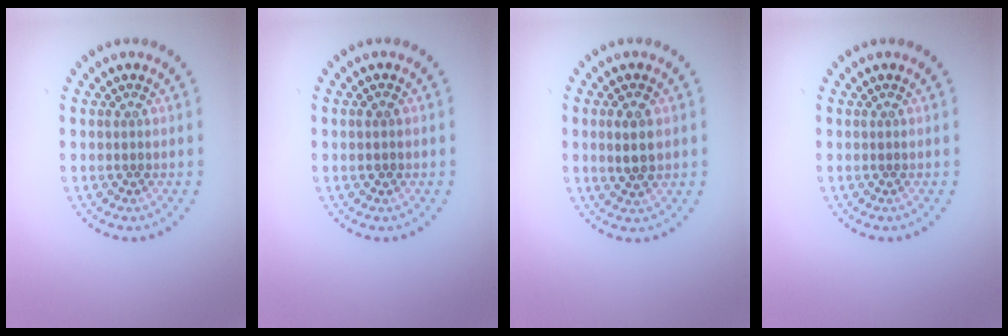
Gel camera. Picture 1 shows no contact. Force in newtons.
{"total": 0.8, "press": 0.7, "slide": 0.1}
{"total": 2.6, "press": 2.5, "slide": 0.6}
{"total": 0.0}